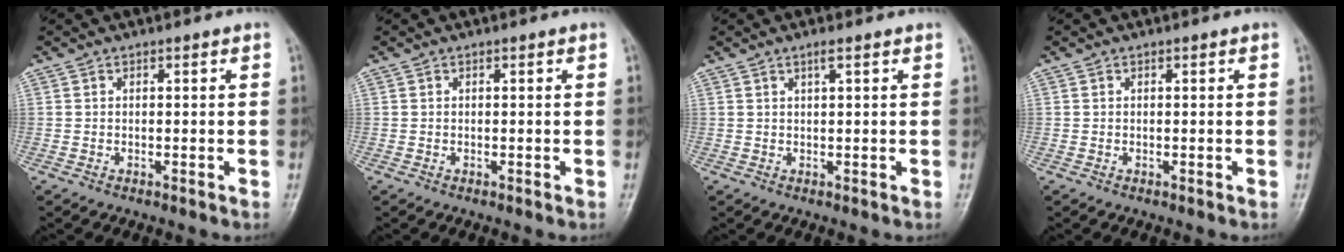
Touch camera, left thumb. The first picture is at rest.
{"total": 0.0}
{"total": 1.4, "force": [0.8, 0.1, 1.1], "torque": [-0.021, 0.001, 0.015]}
{"total": 0.0}